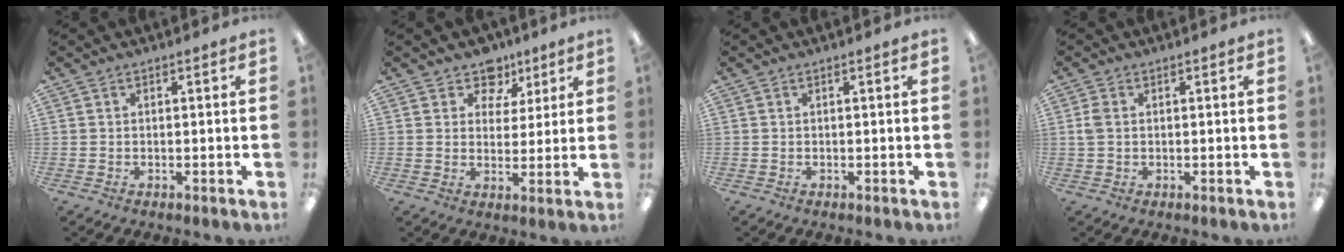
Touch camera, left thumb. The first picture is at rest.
{"total": 8.1, "force": [5.4, 5.6, 1.9], "torque": [-0.031, -0.031, 0.099]}
{"total": 0.0}
{"total": 2.7, "force": [0.3, 1.8, 2.0], "torque": [-0.047, 0.005, 0.001]}